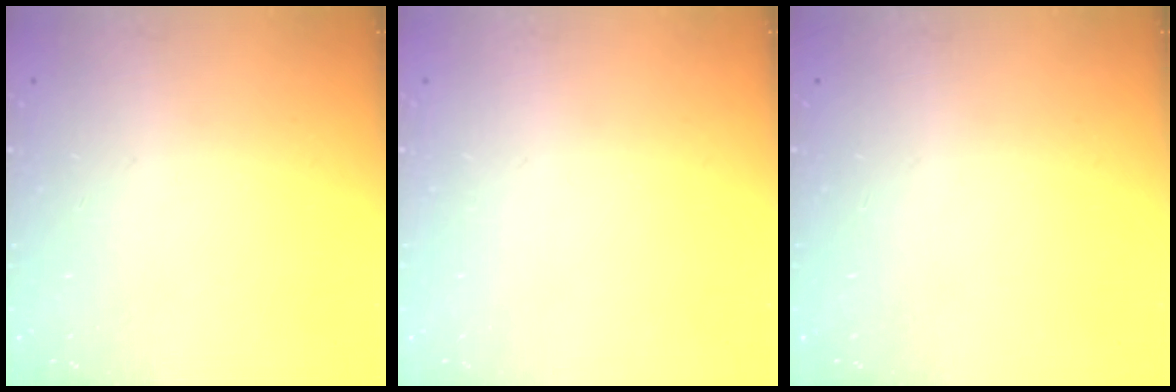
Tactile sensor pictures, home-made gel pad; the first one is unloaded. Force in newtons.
{"total": 0.0}
{"total": 0.0}